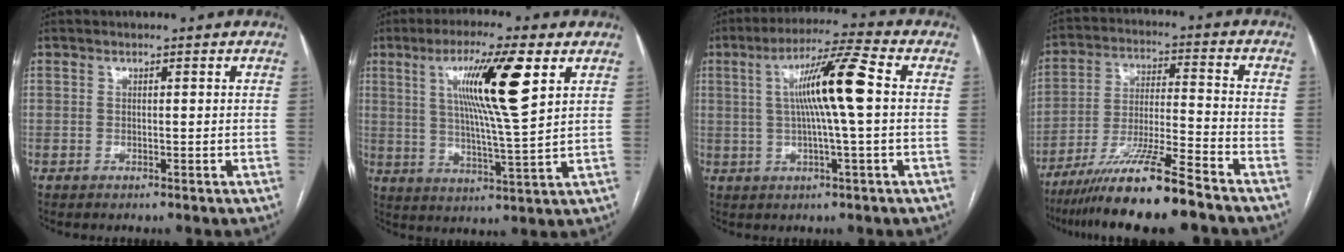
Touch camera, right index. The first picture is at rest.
{"total": 13.0, "force": [5.0, -0.2, 12.0], "torque": [-0.212, 0.004, 0.087]}
{"total": 10.7, "force": [1.2, -0.5, 10.6], "torque": [-0.188, 0.013, 0.018]}
{"total": 14.1, "force": [-10.9, -0.3, 9.0], "torque": [-0.167, -0.026, -0.192]}